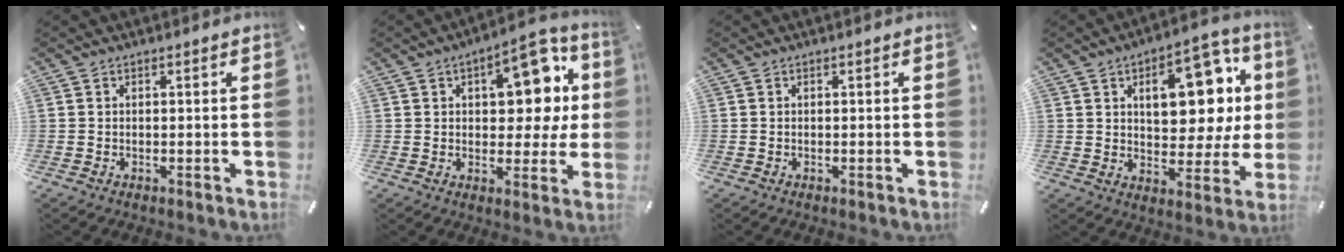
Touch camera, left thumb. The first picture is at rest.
{"total": 14.8, "force": [4.7, 8.6, 11.0], "torque": [-0.119, -0.029, 0.076]}
{"total": 0.0}
{"total": 18.9, "force": [6.2, 10.8, 14.2], "torque": [-0.185, -0.025, 0.100]}